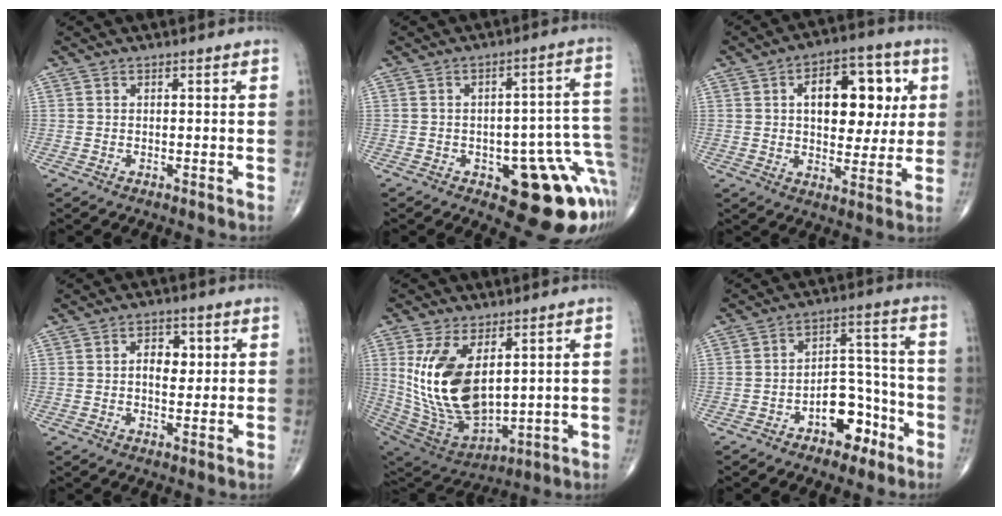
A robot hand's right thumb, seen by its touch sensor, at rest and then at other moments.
{"total": 16.7, "force": [-5.8, 6.8, 14.1], "torque": [-0.095, 0.044, -0.055]}
{"total": 15.8, "force": [3.5, 9.0, 12.5], "torque": [-0.132, 0.006, 0.051]}
{"total": 5.0, "force": [0.9, 3.2, 3.8], "torque": [-0.039, 0.000, 0.011]}
{"total": 18.8, "force": [4.3, 10.0, 15.2], "torque": [-0.289, -0.026, 0.107]}
{"total": 10.0, "force": [-5.1, 6.0, 6.1], "torque": [-0.060, 0.059, -0.076]}